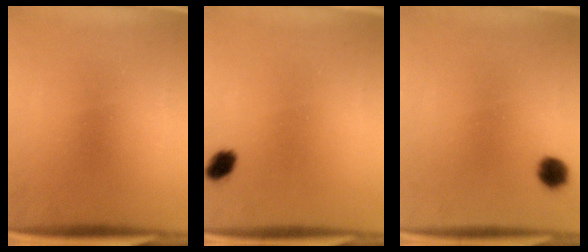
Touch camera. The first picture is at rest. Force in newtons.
{"total": 2.8}
{"total": 3.5}